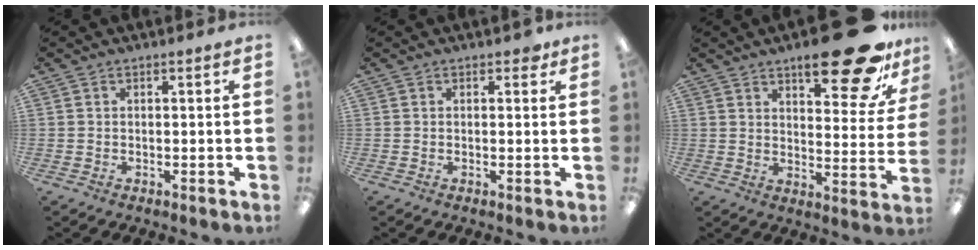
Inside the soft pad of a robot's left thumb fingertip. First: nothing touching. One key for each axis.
{"total": 1.5, "fx": 0.7, "fy": 0.9, "fz": 0.9, "tx": -0.004, "ty": -0.003, "tz": 0.009}
{"total": 21.0, "fx": 13.8, "fy": 6.8, "fz": 14.4, "tx": -0.188, "ty": -0.088, "tz": 0.220}